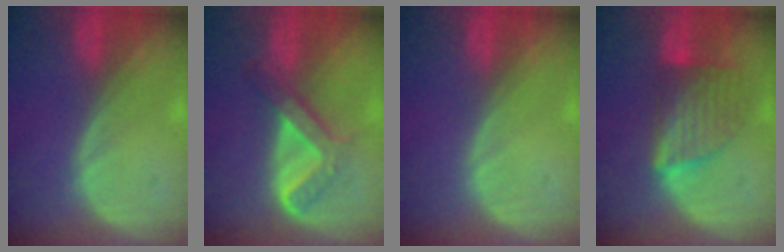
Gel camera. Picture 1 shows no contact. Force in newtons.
{"total": 5.4, "press": 5.1, "slide": 1.6}
{"total": 0.0}
{"total": 6.9, "press": 6.7, "slide": 1.6}